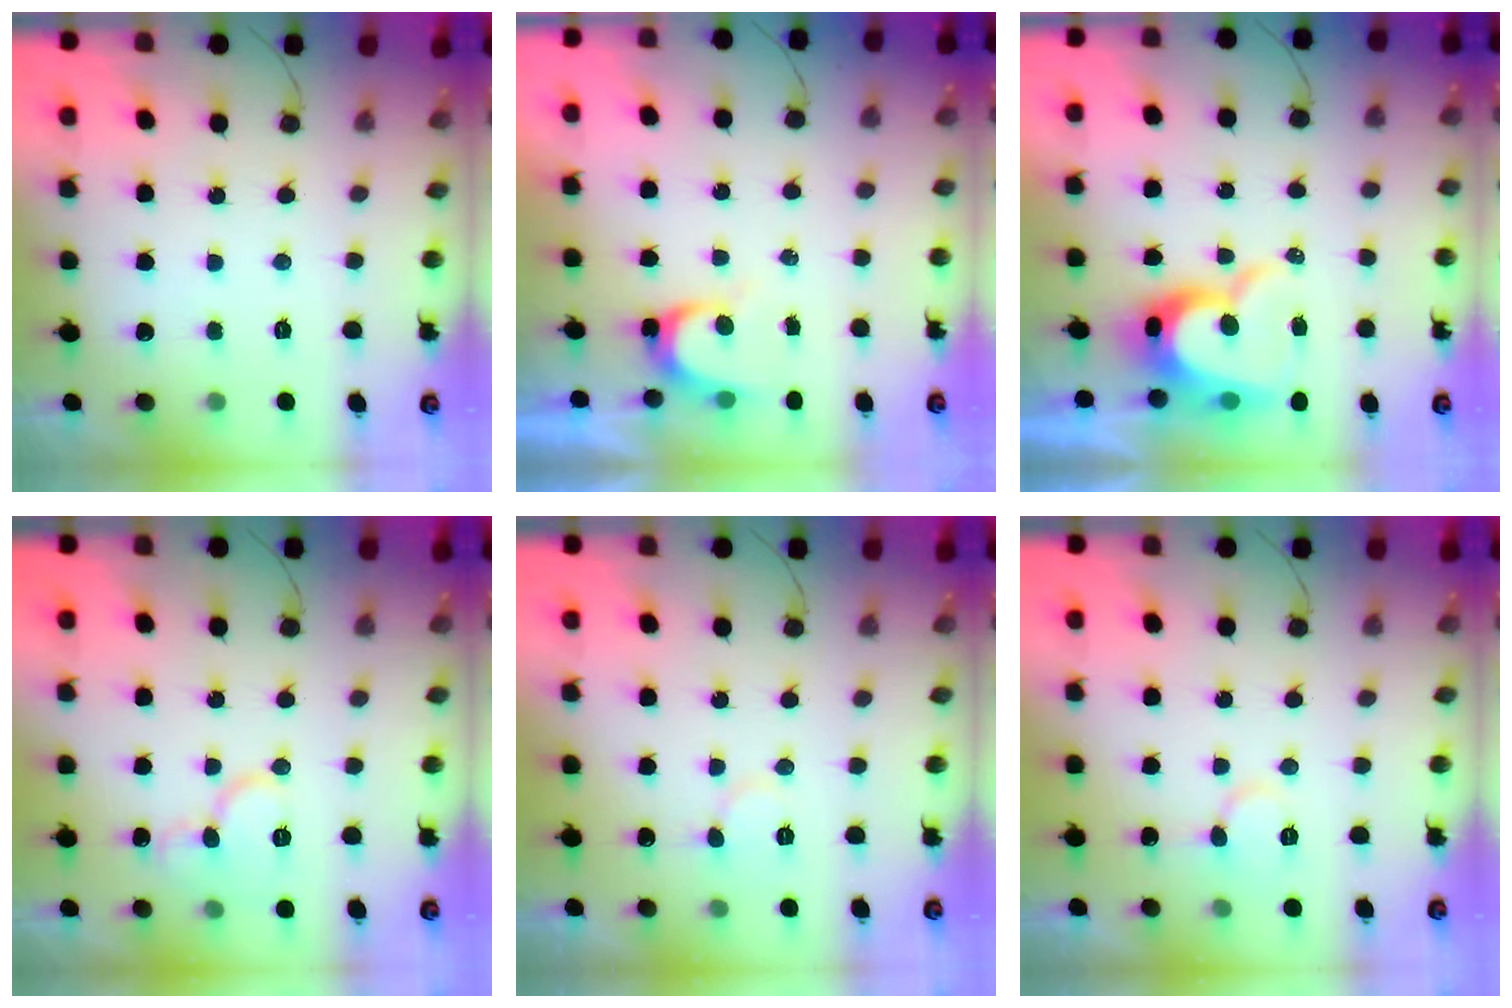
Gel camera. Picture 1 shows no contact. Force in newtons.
{"total": 3.5, "press": 3.5, "slide": 0.3}
{"total": 13.4, "press": 13.4, "slide": 1.1}
{"total": 10.6, "press": 10.6, "slide": 1.1}
{"total": 5.7, "press": 5.6, "slide": 0.6}
{"total": 6.8, "press": 6.8, "slide": 0.7}